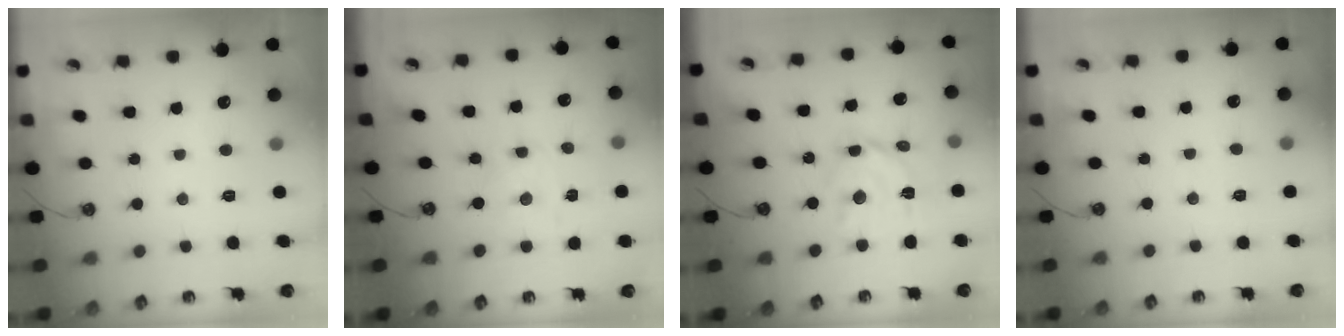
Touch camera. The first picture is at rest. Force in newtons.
{"total": 0.9, "press": 0.8, "slide": 0.1}
{"total": 12.6, "press": 12.5, "slide": 1.0}
{"total": 2.9, "press": 2.9, "slide": 0.4}